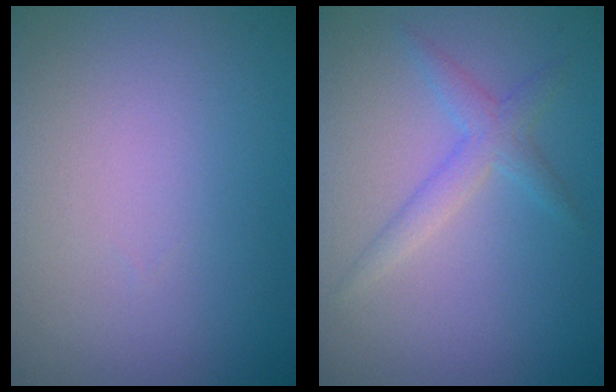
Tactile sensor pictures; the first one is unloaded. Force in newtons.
{"total": 1.3, "press": 1.3, "slide": 0.1}